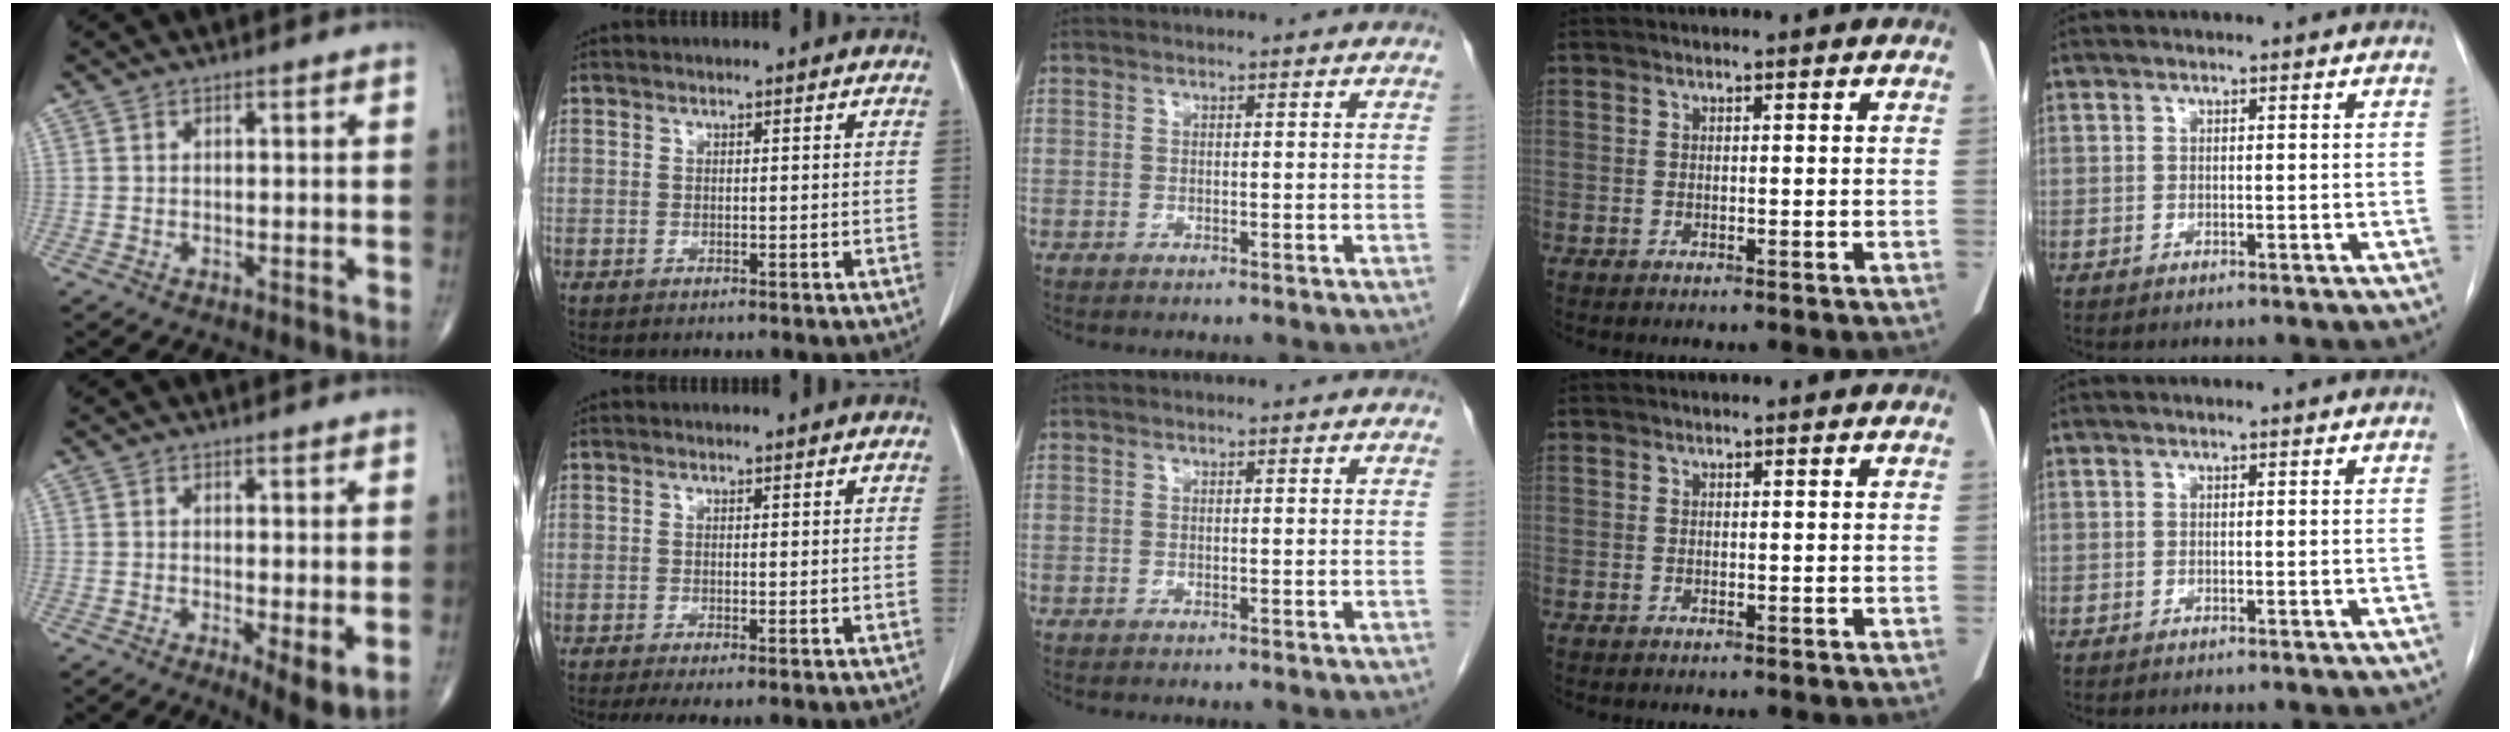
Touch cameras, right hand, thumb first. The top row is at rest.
{"thumb": {"total": 5.6, "force": [-0.9, 1.5, 5.3], "torque": [-0.082, -0.020, -0.013]}, "index": {"total": 3.7, "force": [-2.6, 0.9, 2.4], "torque": [-0.040, -0.010, -0.039]}}